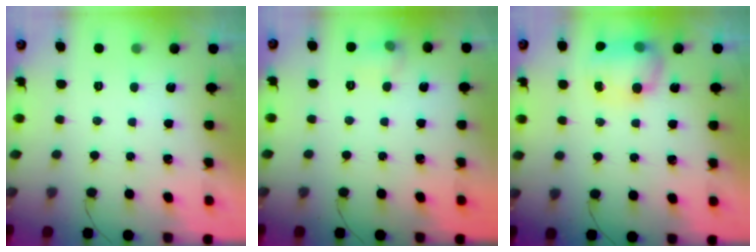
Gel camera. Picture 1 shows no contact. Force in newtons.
{"total": 6.3, "press": 6.1, "slide": 1.4}
{"total": 11.1, "press": 9.3, "slide": 6.2}